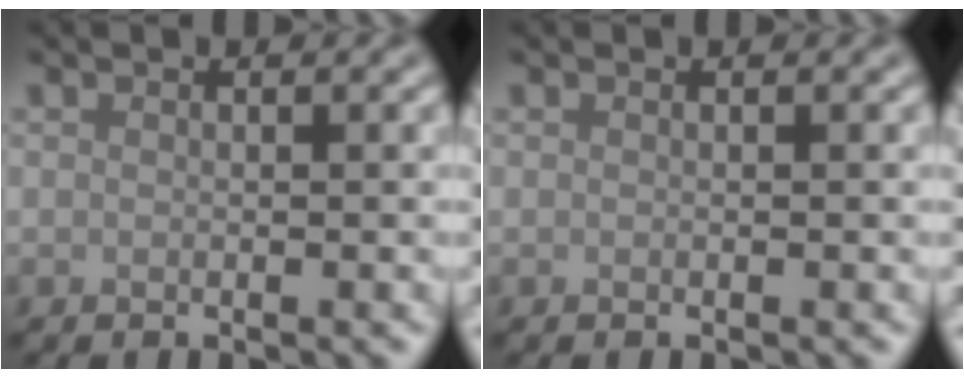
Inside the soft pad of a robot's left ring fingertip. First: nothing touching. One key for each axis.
{"total": 0.0}